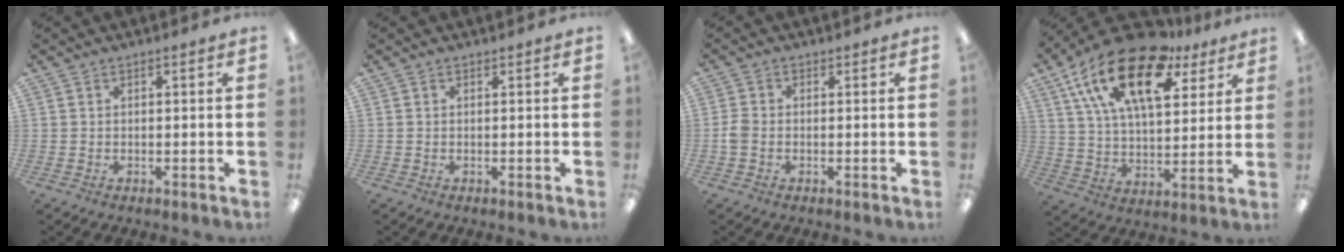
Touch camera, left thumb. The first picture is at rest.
{"total": 0.0}
{"total": 3.0, "force": [-0.6, 2.2, 1.9], "torque": [-0.038, 0.005, -0.012]}
{"total": 22.1, "force": [12.5, 10.8, 14.7], "torque": [-0.263, -0.055, 0.218]}